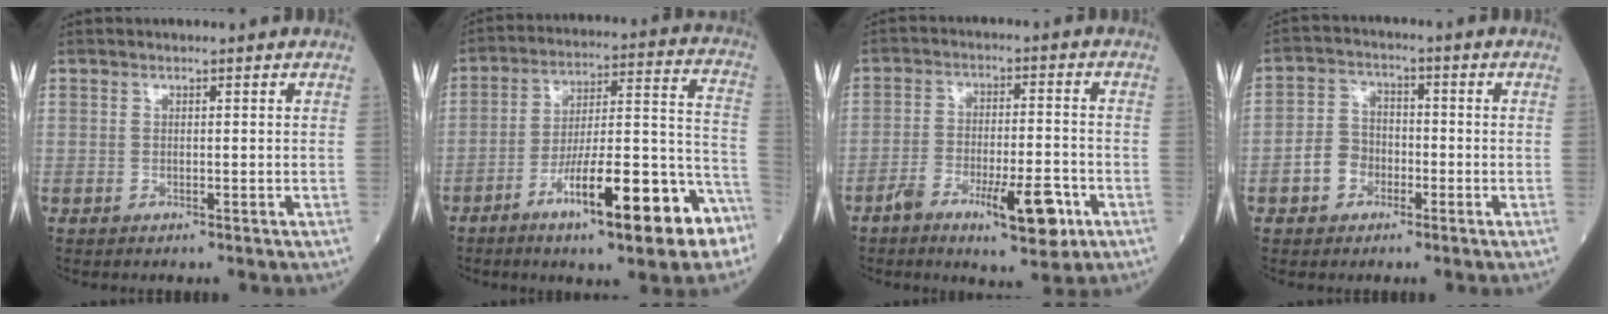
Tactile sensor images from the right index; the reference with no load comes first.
{"total": 18.2, "force": [-9.8, 2.8, 15.1], "torque": [-0.207, 0.011, -0.144]}
{"total": 10.3, "force": [-5.1, 2.7, 8.5], "torque": [-0.142, 0.001, -0.076]}
{"total": 5.3, "force": [-2.1, 4.3, 2.3], "torque": [-0.048, 0.018, -0.040]}